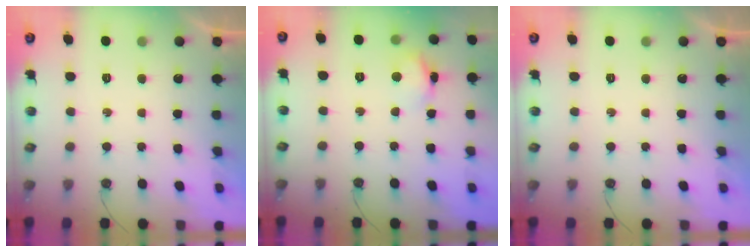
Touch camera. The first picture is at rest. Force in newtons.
{"total": 6.5, "press": 6.5, "slide": 0.5}
{"total": 0.0}